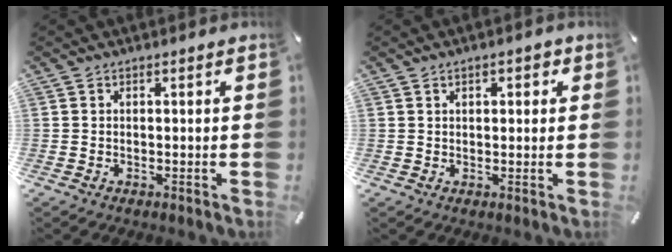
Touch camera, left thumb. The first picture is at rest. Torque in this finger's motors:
{"motor_torque": [-0.04, -0.03, -0.08, 0.00, -0.10]}